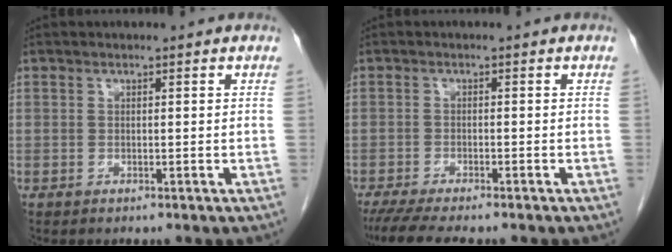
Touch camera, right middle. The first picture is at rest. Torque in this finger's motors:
{"motor_torque": [0.55, -0.39, 0.08, 0.04]}